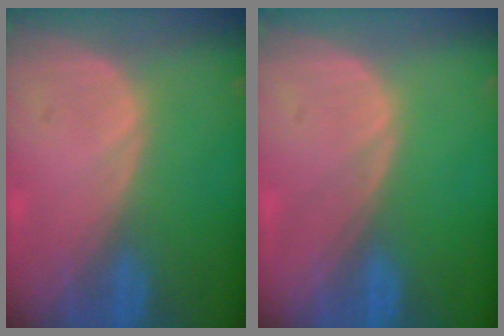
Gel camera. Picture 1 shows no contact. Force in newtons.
{"total": 0.0}